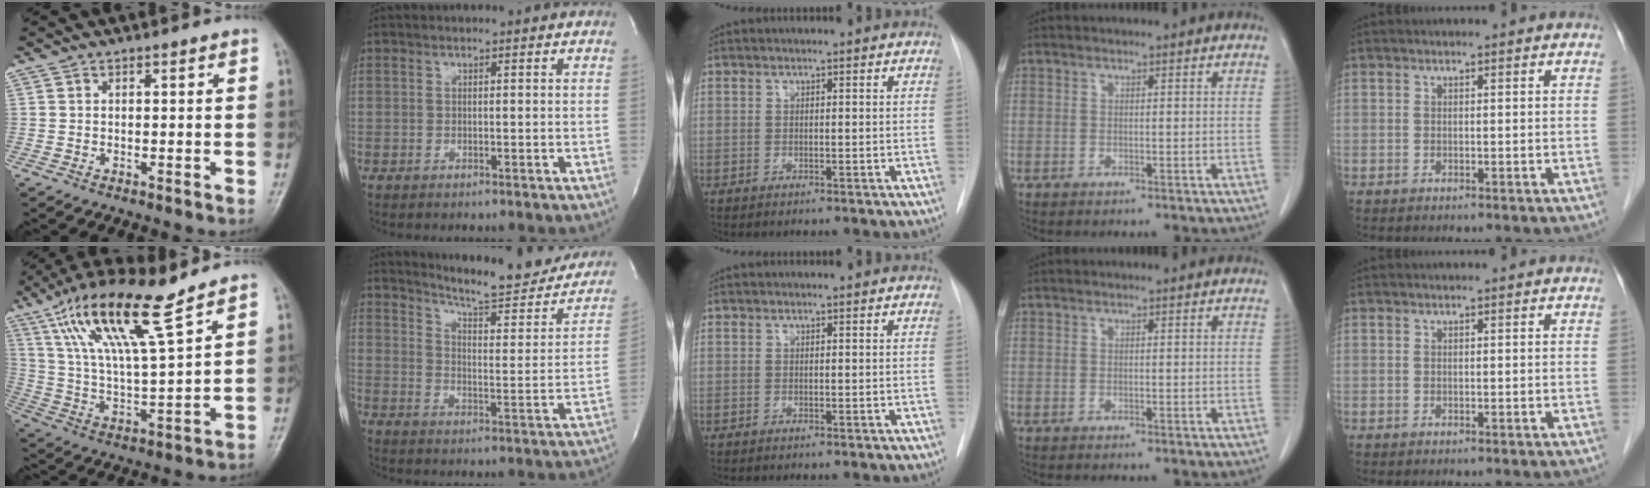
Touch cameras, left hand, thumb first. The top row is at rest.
{"thumb": {"total": 17.2, "force": [10.9, 2.8, 13.0], "torque": [-0.240, -0.041, 0.211]}, "index": {"total": 21.3, "force": [19.4, 2.9, 8.2], "torque": [-0.108, -0.069, 0.243]}}